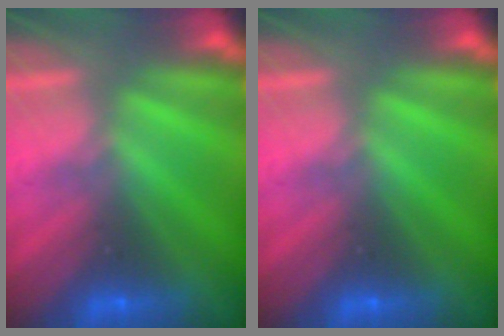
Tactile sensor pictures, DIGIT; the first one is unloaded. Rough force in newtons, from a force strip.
{"total": 0.0}